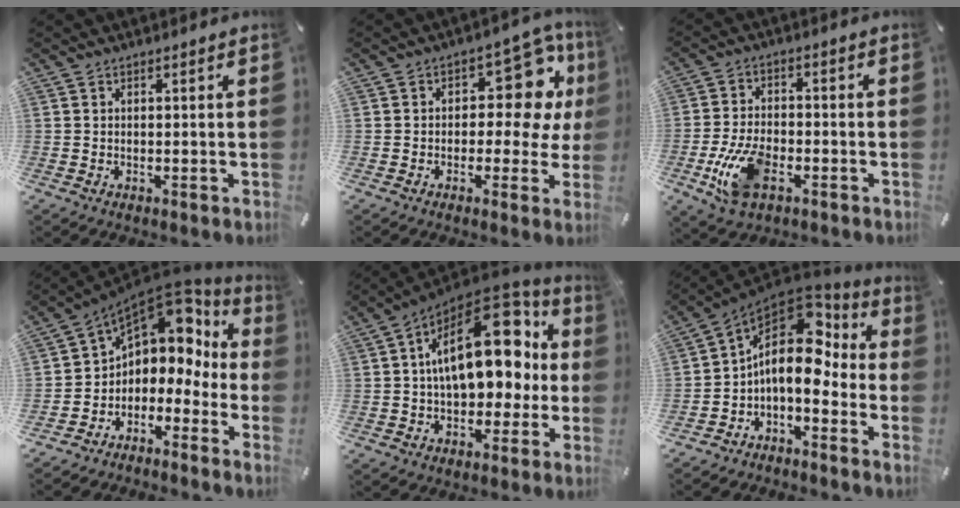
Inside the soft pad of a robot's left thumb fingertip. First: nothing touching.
{"total": 13.7, "force": [3.9, 7.9, 10.5], "torque": [-0.128, -0.029, 0.065]}
{"total": 11.2, "force": [-4.2, 6.5, 8.2], "torque": [-0.167, 0.005, -0.074]}
{"total": 6.9, "force": [3.8, 5.2, 2.4], "torque": [-0.057, -0.046, 0.069]}
{"total": 21.8, "force": [5.2, 13.0, 16.7], "torque": [-0.255, -0.025, 0.090]}
{"total": 13.1, "force": [1.8, 8.6, 9.7], "torque": [-0.159, -0.033, 0.028]}